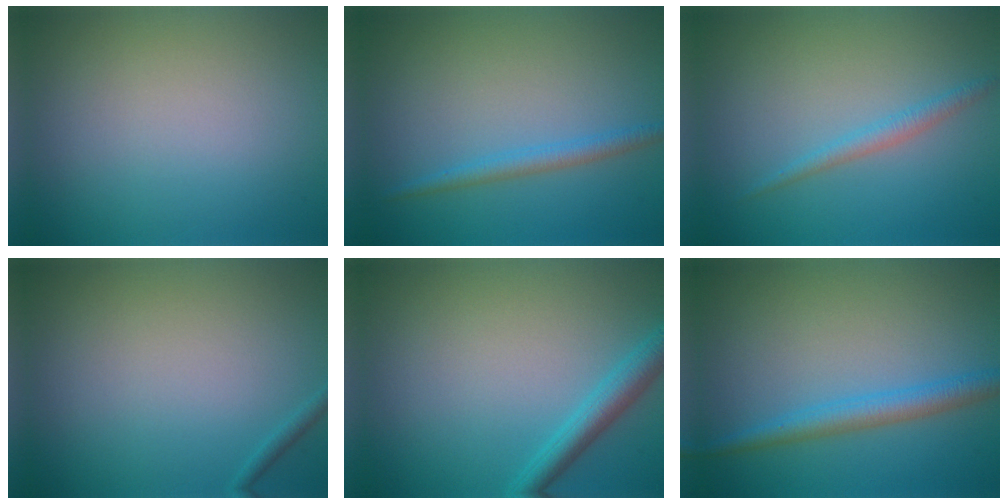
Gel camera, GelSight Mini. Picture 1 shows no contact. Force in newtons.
{"total": 1.9, "press": 1.9, "slide": 0.1}
{"total": 1.4, "press": 1.4, "slide": 0.1}
{"total": 0.7, "press": 0.7, "slide": 0.0}
{"total": 3.0, "press": 3.0, "slide": 0.2}
{"total": 3.0, "press": 3.0, "slide": 0.1}